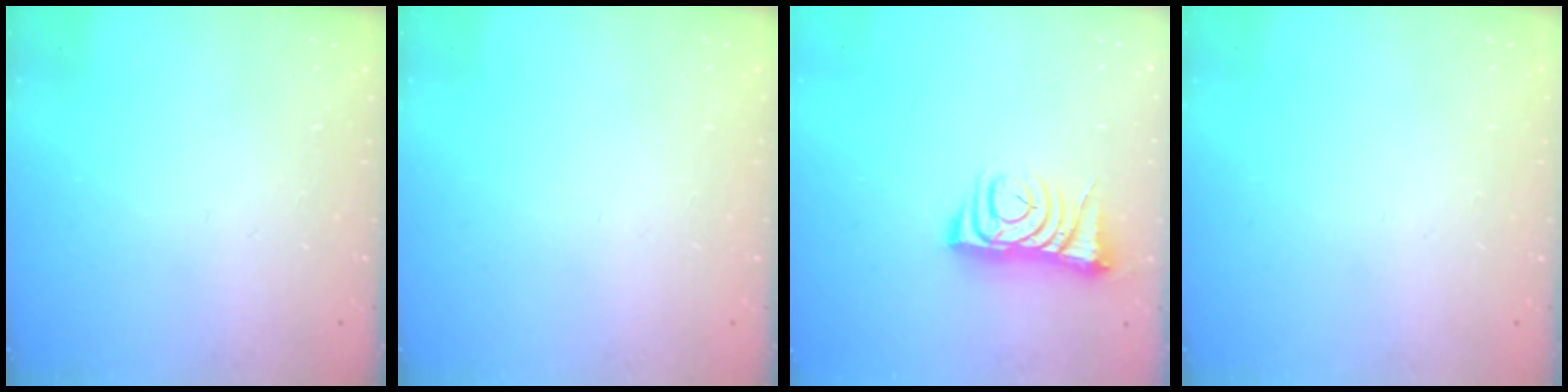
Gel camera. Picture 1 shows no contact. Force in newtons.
{"total": 0.0}
{"total": 6.8, "press": 6.7, "slide": 1.0}
{"total": 0.0}